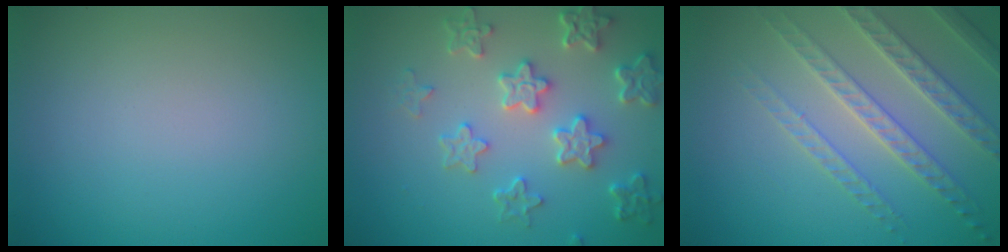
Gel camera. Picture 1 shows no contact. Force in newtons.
{"total": 5.1, "press": 4.2, "slide": 2.9}
{"total": 4.0, "press": 3.9, "slide": 0.8}